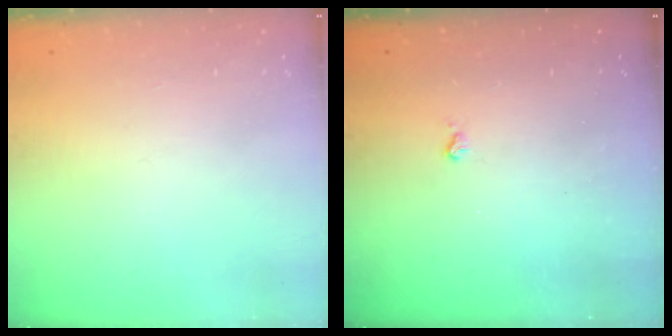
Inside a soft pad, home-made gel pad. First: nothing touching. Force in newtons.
{"total": 2.1, "press": 2.1, "slide": 0.5}